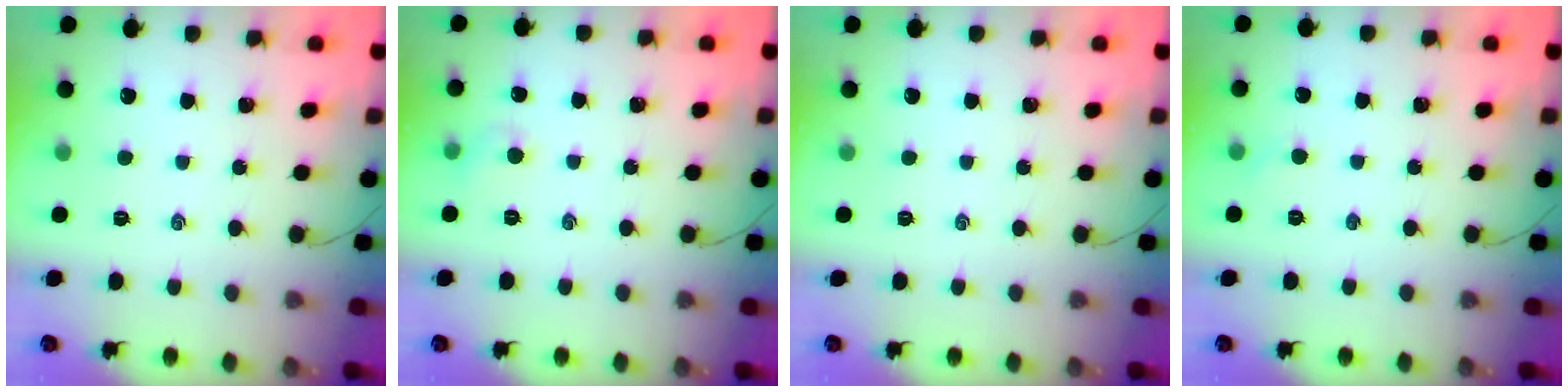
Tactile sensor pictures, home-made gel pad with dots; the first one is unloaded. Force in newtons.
{"total": 4.5, "press": 4.2, "slide": 1.6}
{"total": 0.0}
{"total": 2.7, "press": 2.5, "slide": 0.9}